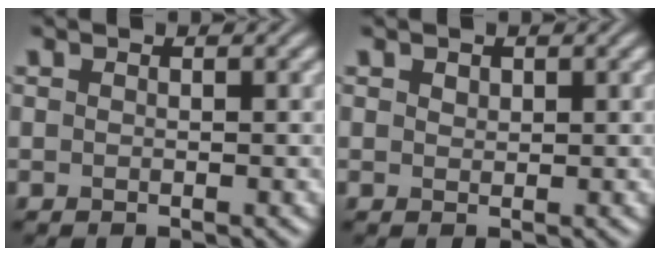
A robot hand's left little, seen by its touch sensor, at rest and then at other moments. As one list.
[{"total": 0.7, "force": [0.5, 0.5, 0.2], "torque": [-0.006, -0.001, 0.010]}]